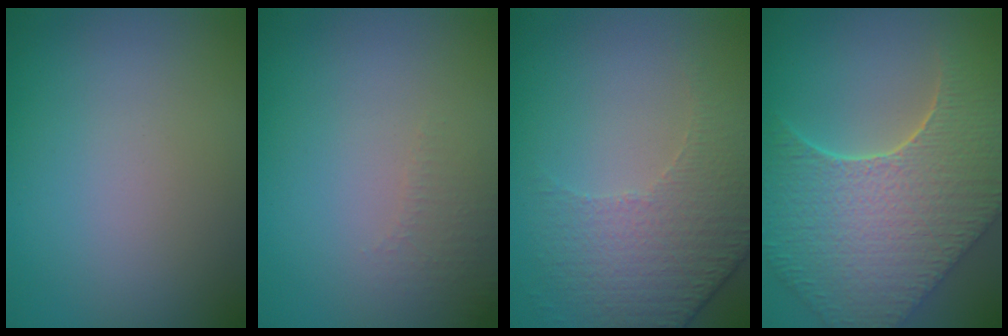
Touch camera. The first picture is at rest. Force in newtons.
{"total": 1.4, "press": 1.3, "slide": 0.4}
{"total": 4.8, "press": 3.2, "slide": 3.5}
{"total": 9.7, "press": 7.1, "slide": 6.6}